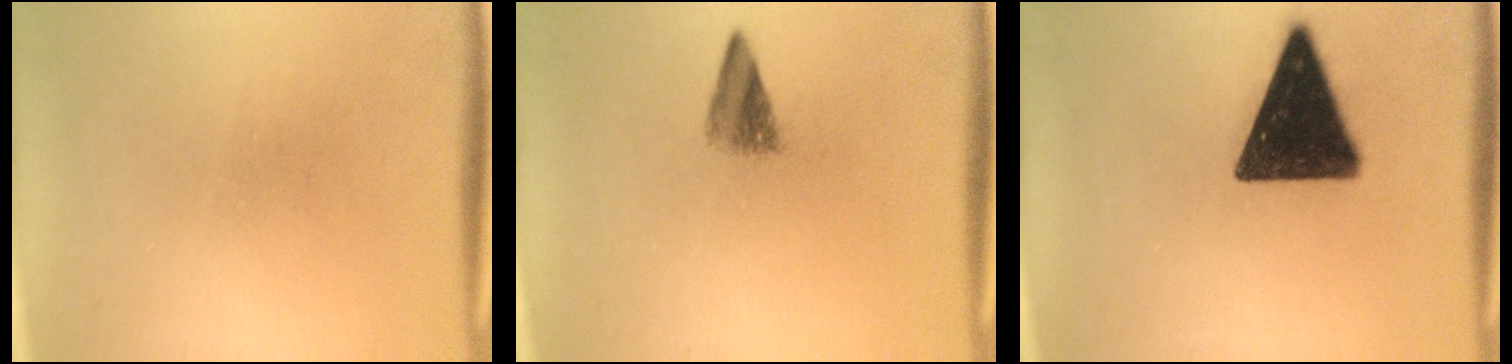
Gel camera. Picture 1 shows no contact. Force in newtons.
{"total": 2.9}
{"total": 16.0}